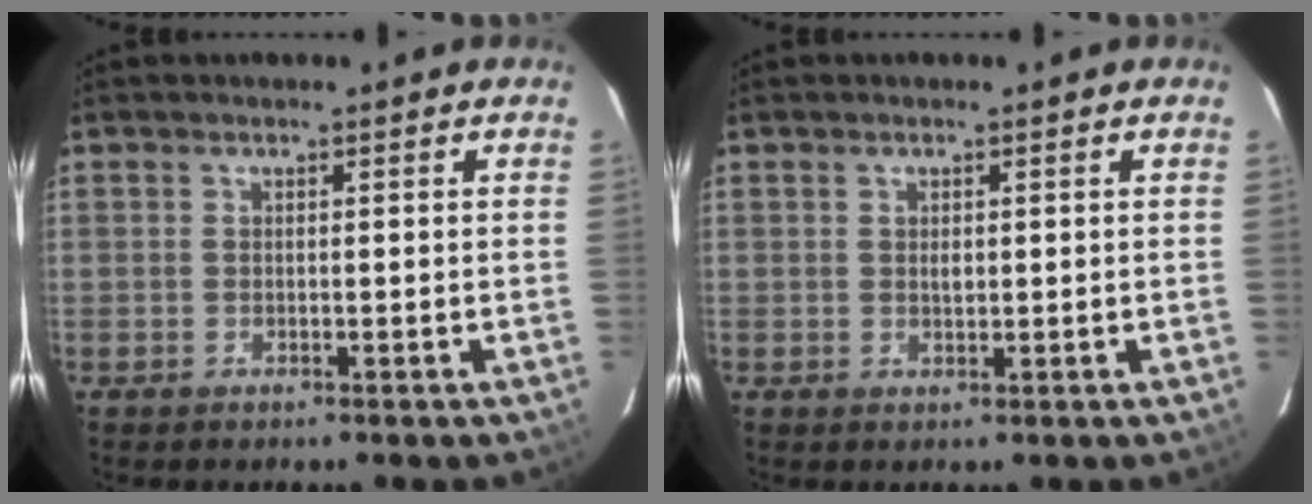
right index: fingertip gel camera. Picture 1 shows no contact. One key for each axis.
{"total": 1.4, "fx": 0.3, "fy": 0.9, "fz": 1.0, "tx": -0.018, "ty": 0.002, "tz": 0.005}